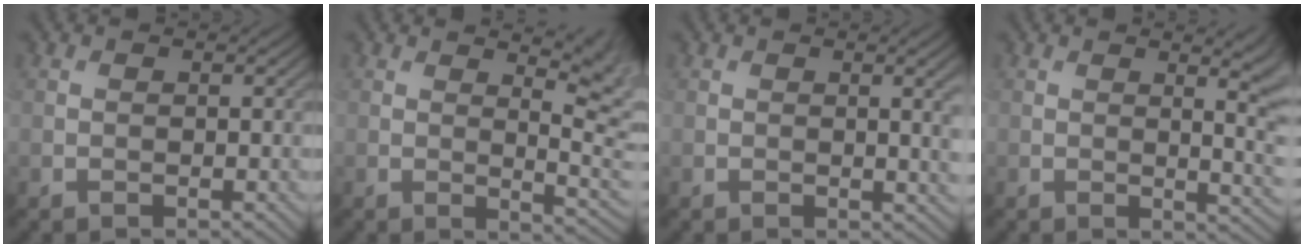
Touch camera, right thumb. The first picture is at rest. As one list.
[{"total": 7.4, "force": [3.0, 2.4, 6.3], "torque": [-0.069, 0.010, 0.041]}, {"total": 2.8, "force": [0.3, 0.5, 2.7], "torque": [-0.039, 0.003, 0.004]}, {"total": 7.8, "force": [1.1, 2.9, 7.1], "torque": [-0.058, 0.009, 0.006]}]